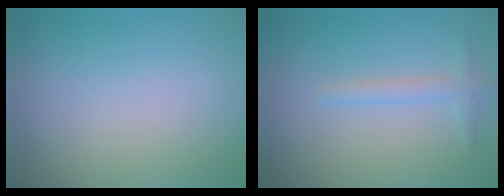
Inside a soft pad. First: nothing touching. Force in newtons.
{"total": 1.6, "press": 1.6, "slide": 0.1}